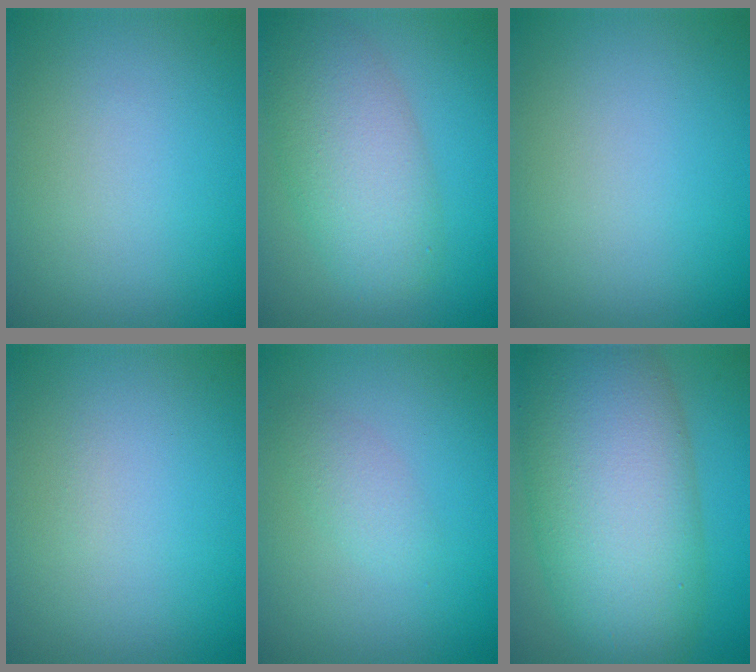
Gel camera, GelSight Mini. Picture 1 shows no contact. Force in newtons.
{"total": 6.6, "press": 6.6, "slide": 0.4}
{"total": 0.0}
{"total": 0.0}
{"total": 1.7, "press": 1.7, "slide": 0.0}
{"total": 13.7, "press": 13.7, "slide": 0.3}